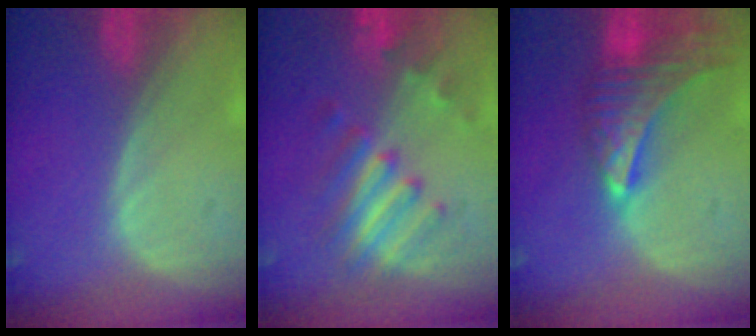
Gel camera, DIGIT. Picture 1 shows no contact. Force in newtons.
{"total": 6.5, "press": 6.5, "slide": 0.8}
{"total": 9.6, "press": 8.5, "slide": 4.4}